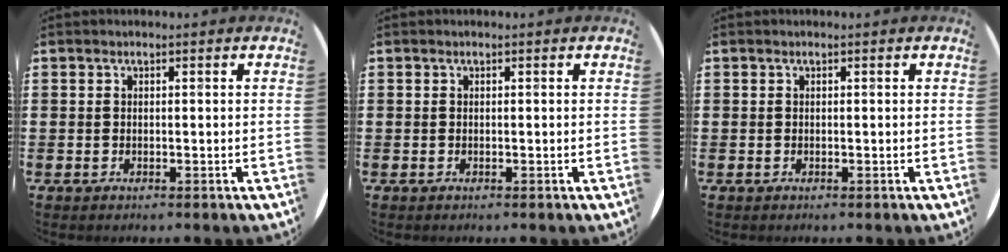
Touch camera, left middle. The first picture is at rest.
{"total": 0.0}
{"total": 0.0}